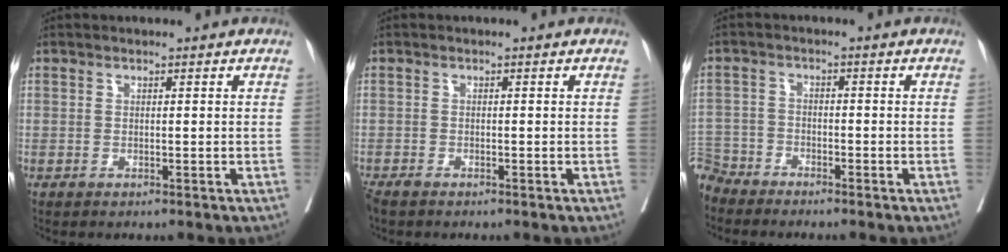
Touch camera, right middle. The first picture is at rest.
{"total": 2.6, "force": [-2.1, 0.9, 1.2], "torque": [-0.025, -0.008, -0.034]}
{"total": 5.4, "force": [-5.1, 1.5, -0.6], "torque": [0.018, -0.004, -0.105]}